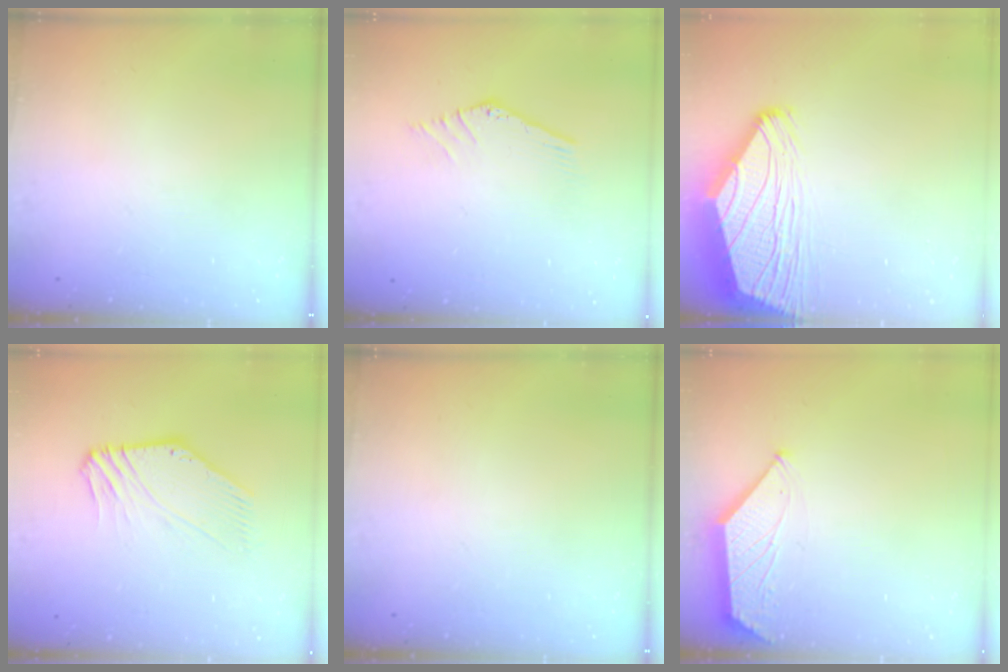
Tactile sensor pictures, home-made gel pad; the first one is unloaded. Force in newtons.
{"total": 1.4, "press": 1.3, "slide": 0.1}
{"total": 6.9, "press": 6.8, "slide": 1.3}
{"total": 0.6, "press": 0.4, "slide": 0.4}
{"total": 0.0}
{"total": 1.8, "press": 1.8, "slide": 0.2}